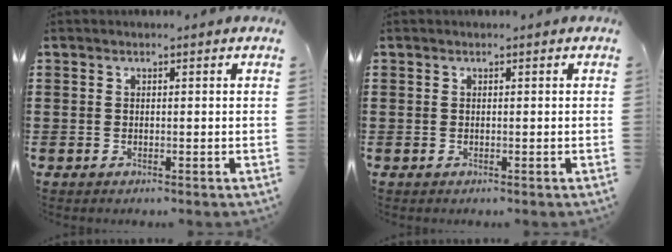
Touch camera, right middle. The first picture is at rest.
{"total": 0.0}